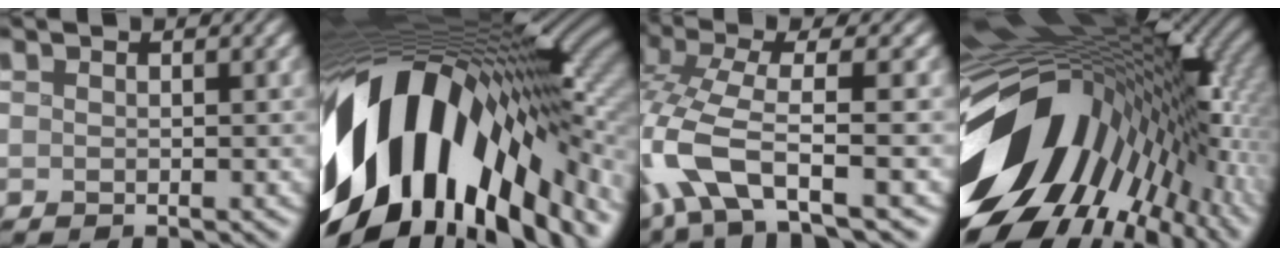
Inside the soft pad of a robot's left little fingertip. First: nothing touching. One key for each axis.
{"total": 17.8, "fx": -5.8, "fy": 9.5, "fz": 13.9, "tx": -0.259, "ty": -0.029, "tz": -0.106}
{"total": 7.3, "fx": -2.9, "fy": 1.8, "fz": 6.4, "tx": -0.152, "ty": 0.010, "tz": -0.071}
{"total": 19.5, "fx": -5.3, "fy": 10.7, "fz": 15.4, "tx": -0.273, "ty": -0.049, "tz": -0.076}